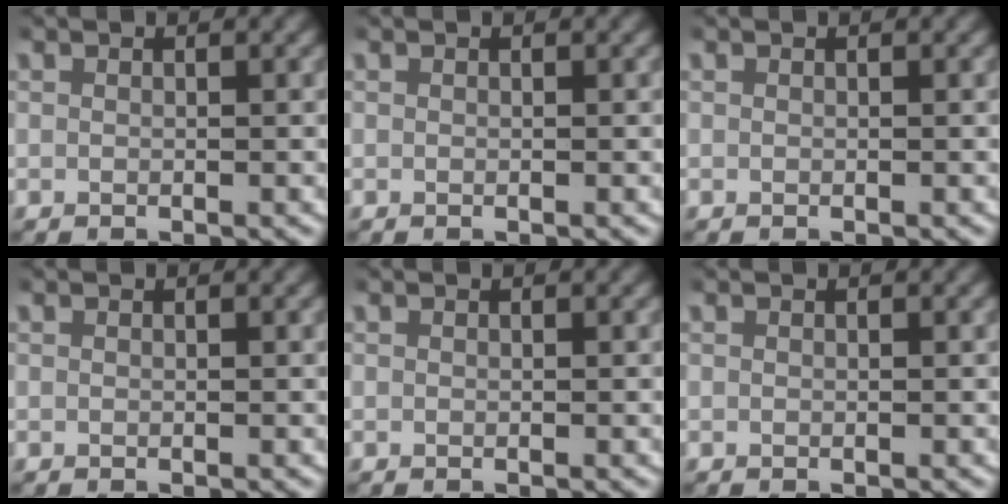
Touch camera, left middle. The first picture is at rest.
{"total": 0.0}
{"total": 0.0}
{"total": 0.0}
{"total": 0.0}
{"total": 0.0}